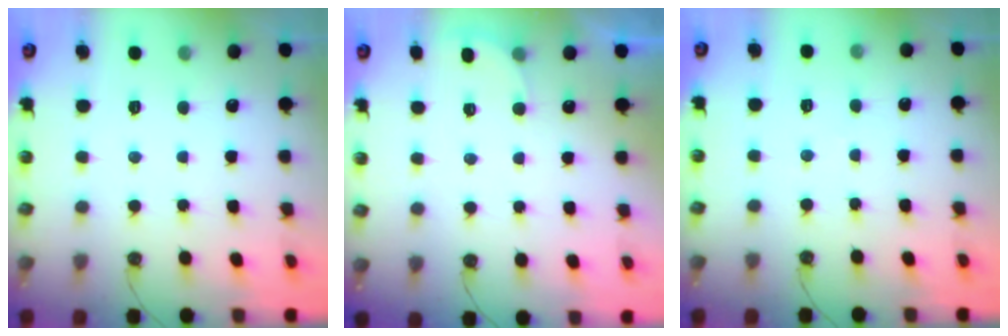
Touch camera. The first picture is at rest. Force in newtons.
{"total": 3.0, "press": 2.8, "slide": 1.0}
{"total": 3.1, "press": 3.1, "slide": 0.4}